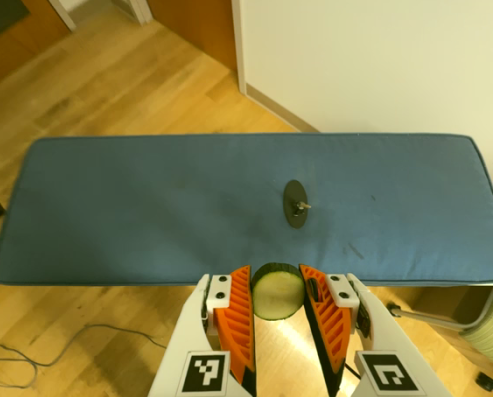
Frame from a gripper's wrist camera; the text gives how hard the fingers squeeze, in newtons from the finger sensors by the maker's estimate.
{"total": 7.7, "left": 7.4, "right": 8.0}